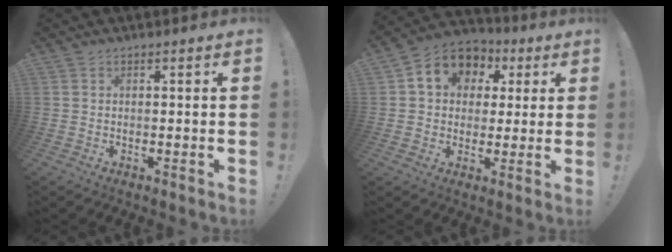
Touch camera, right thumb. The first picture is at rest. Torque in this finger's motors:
{"motor_torque": [1.17, 1.86, 0.85, 0.01, 0.05]}